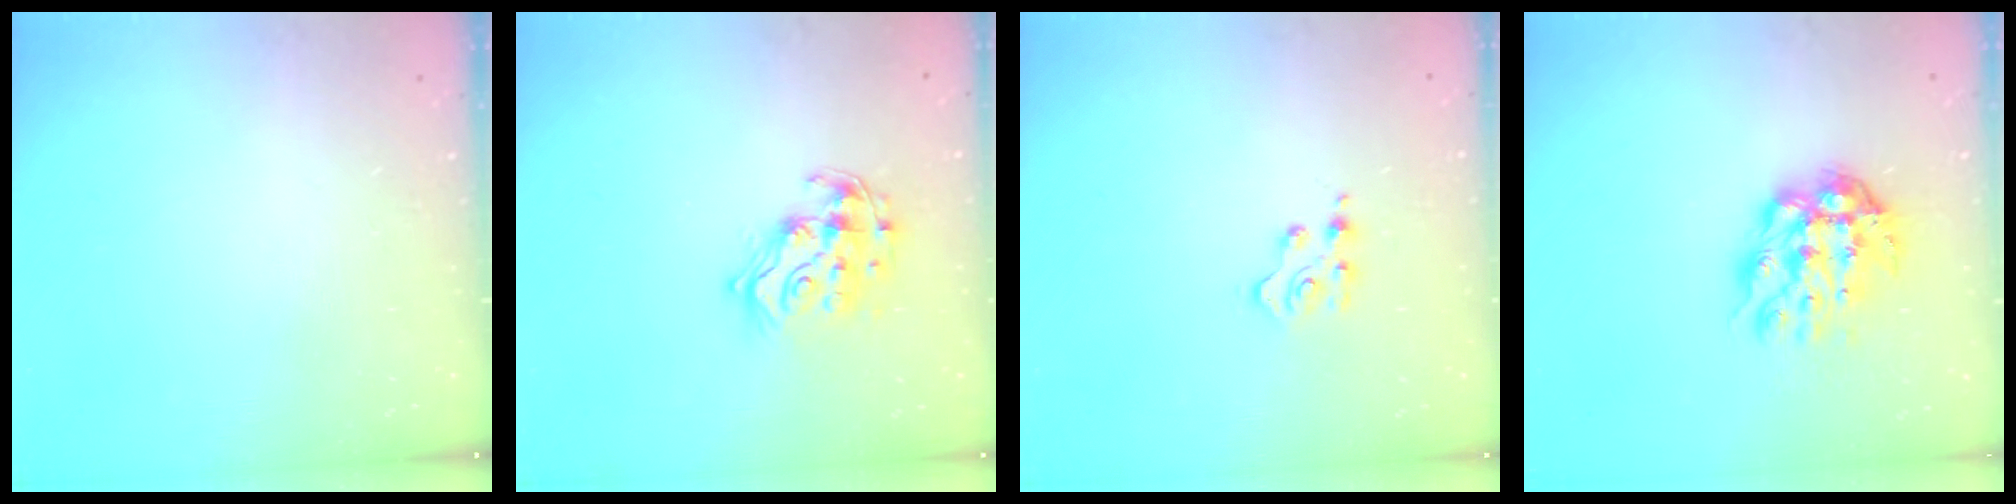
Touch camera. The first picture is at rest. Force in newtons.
{"total": 14.5, "press": 14.4, "slide": 1.2}
{"total": 3.4, "press": 3.4, "slide": 0.5}
{"total": 11.4, "press": 11.3, "slide": 1.1}